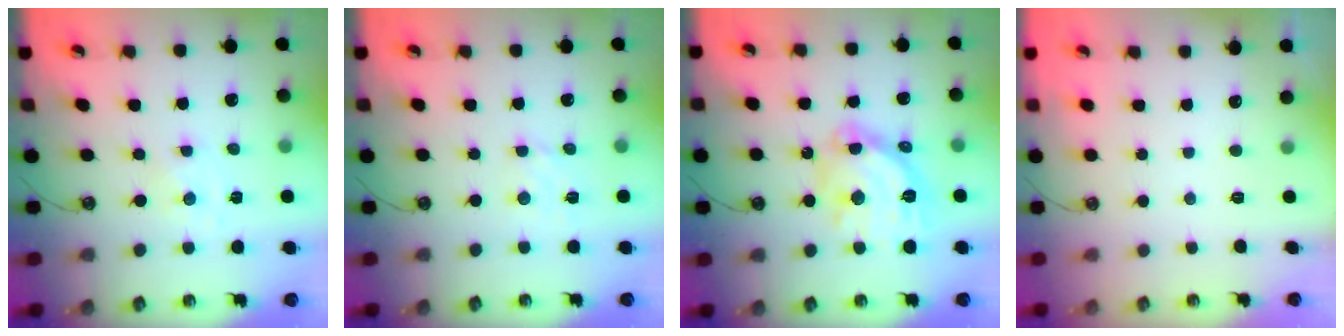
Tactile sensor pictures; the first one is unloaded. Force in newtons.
{"total": 3.3, "press": 3.3, "slide": 0.4}
{"total": 17.6, "press": 17.6, "slide": 1.6}
{"total": 0.0}